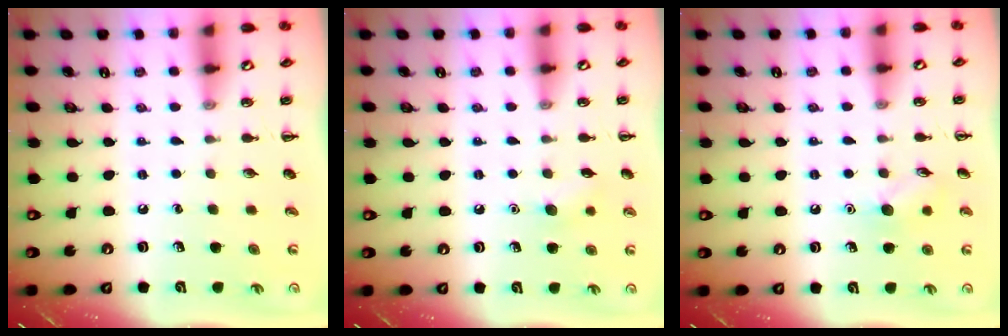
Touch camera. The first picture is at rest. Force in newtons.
{"total": 6.3, "press": 6.1, "slide": 1.6}
{"total": 7.5, "press": 7.3, "slide": 1.4}